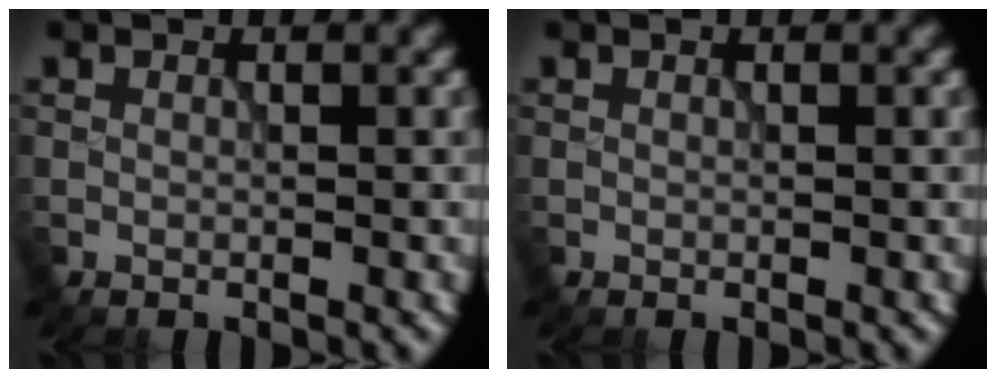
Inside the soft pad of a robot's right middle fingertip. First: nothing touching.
{"total": 0.0}